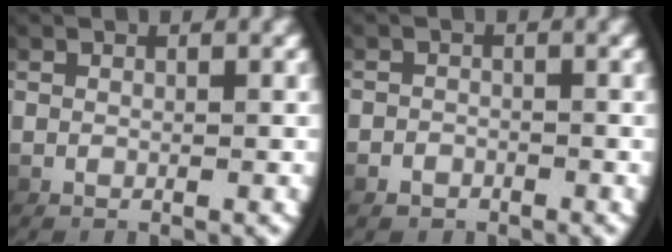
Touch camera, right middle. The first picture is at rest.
{"total": 1.1, "force": [-1.0, 0.4, -0.2], "torque": [0.001, -0.006, -0.014]}